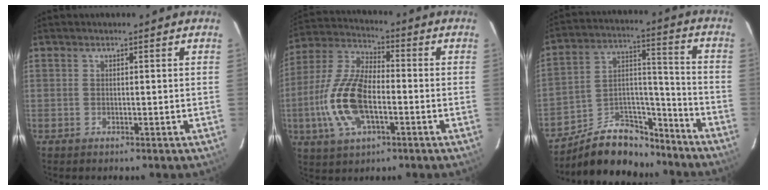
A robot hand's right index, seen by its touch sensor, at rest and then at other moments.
{"total": 15.2, "force": [-3.8, 7.0, 12.9], "torque": [-0.285, 0.003, -0.075]}
{"total": 15.9, "force": [-12.5, 7.6, 6.3], "torque": [-0.116, 0.055, -0.189]}